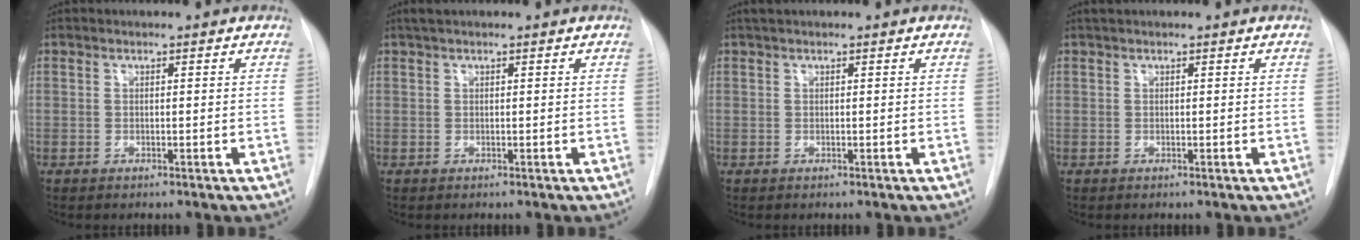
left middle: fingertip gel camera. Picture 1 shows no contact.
{"total": 1.6, "force": [1.2, 0.2, 1.0], "torque": [-0.020, 0.021, 0.021]}
{"total": 1.3, "force": [1.1, 0.1, 0.7], "torque": [-0.014, 0.020, 0.020]}
{"total": 0.9, "force": [0.7, 0.1, 0.5], "torque": [-0.012, 0.016, 0.016]}